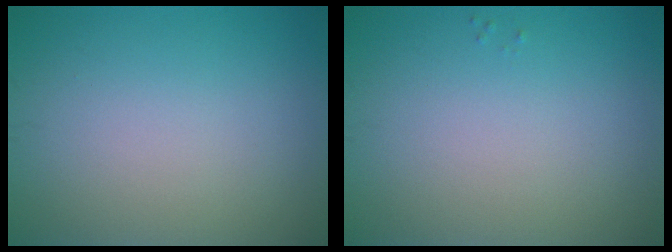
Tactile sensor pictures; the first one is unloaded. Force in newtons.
{"total": 0.0}